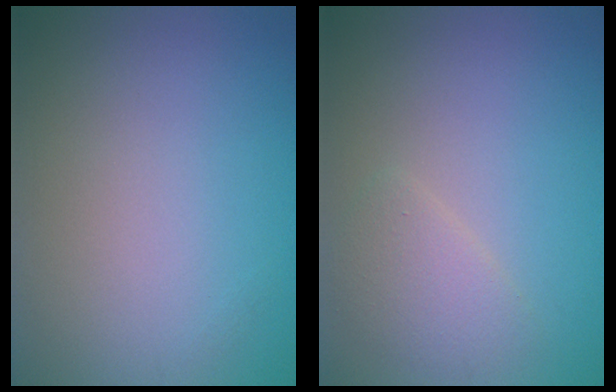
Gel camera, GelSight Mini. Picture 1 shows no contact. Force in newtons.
{"total": 2.1, "press": 2.1, "slide": 0.1}